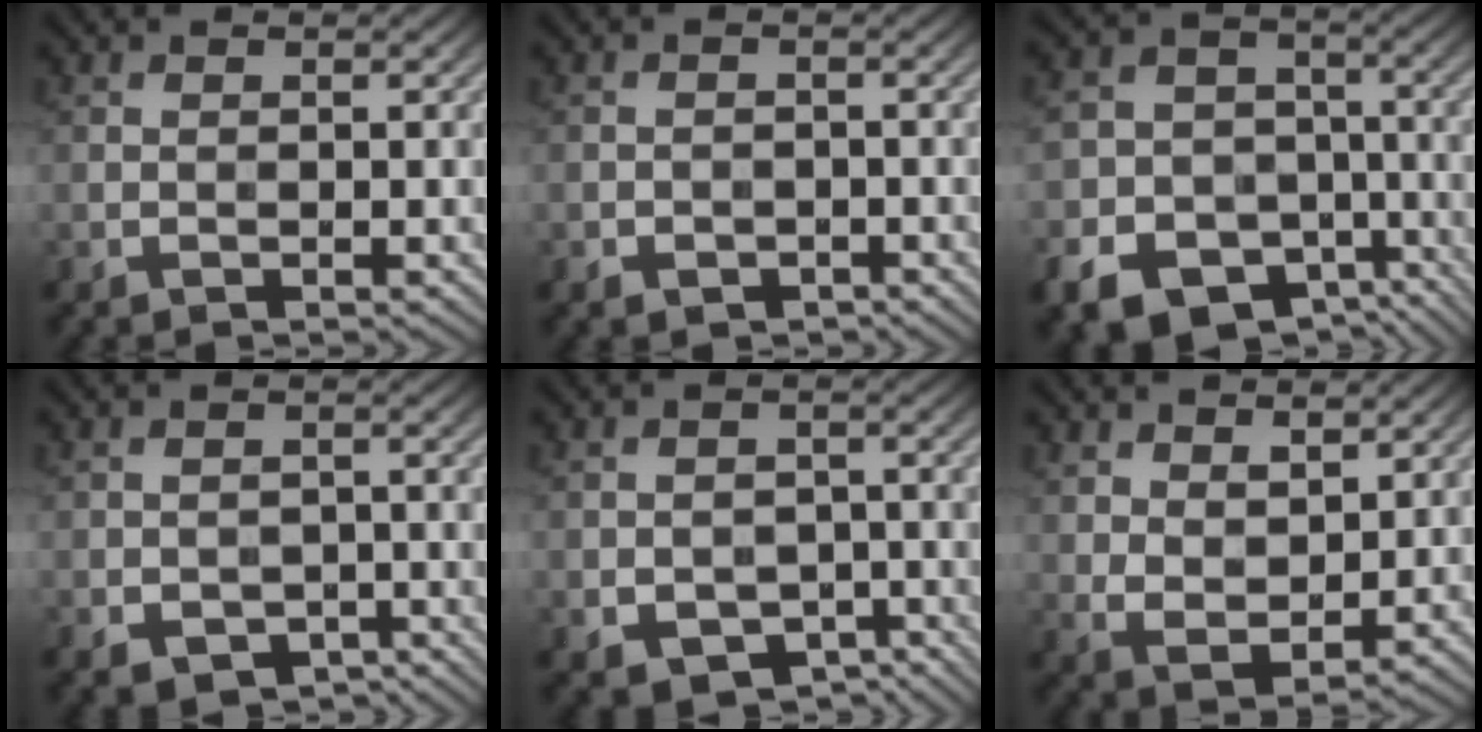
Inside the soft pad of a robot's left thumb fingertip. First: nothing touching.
{"total": 1.8, "force": [-1.1, 1.2, 0.7], "torque": [-0.010, -0.002, -0.022]}
{"total": 14.7, "force": [-8.0, 11.1, 5.3], "torque": [-0.136, -0.054, -0.133]}
{"total": 4.2, "force": [-2.0, 3.1, 1.9], "torque": [-0.033, -0.010, -0.028]}
{"total": 6.3, "force": [-3.0, 4.5, 3.2], "torque": [-0.059, -0.010, -0.034]}
{"total": 5.0, "force": [2.9, 2.7, 3.0], "torque": [-0.071, -0.011, 0.063]}